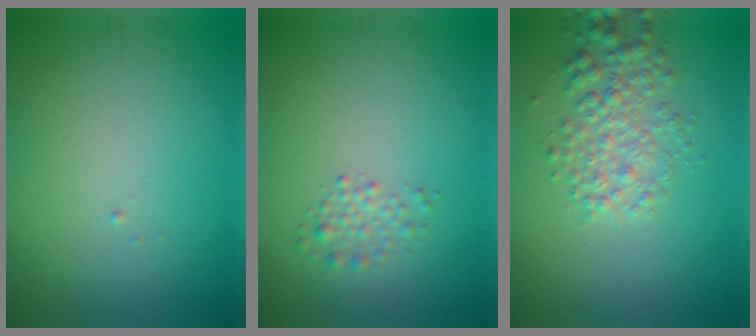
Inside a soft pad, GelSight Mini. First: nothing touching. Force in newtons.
{"total": 1.6, "press": 1.6, "slide": 0.1}
{"total": 3.6, "press": 3.6, "slide": 0.1}